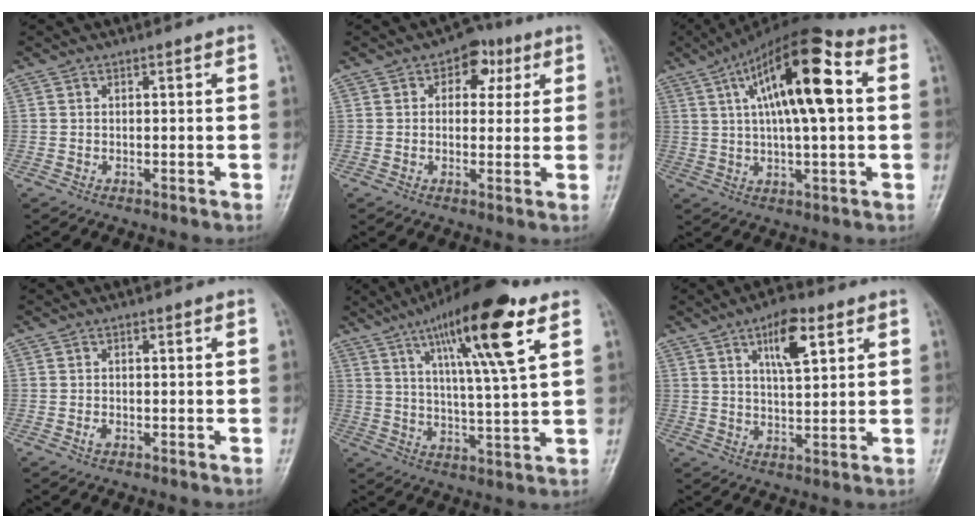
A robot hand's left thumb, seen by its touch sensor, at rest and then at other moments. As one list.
[{"total": 6.1, "force": [2.4, 4.4, 3.6], "torque": [-0.007, 0.000, 0.023]}, {"total": 17.7, "force": [4.3, 5.5, 16.3], "torque": [-0.269, 0.024, 0.060]}, {"total": 1.1, "force": [-0.4, 0.7, 0.8], "torque": [-0.013, -0.001, -0.007]}, {"total": 17.2, "force": [8.4, 2.6, 14.7], "torque": [-0.239, -0.025, 0.137]}, {"total": 9.0, "force": [4.3, 3.4, 7.2], "torque": [-0.103, -0.019, 0.069]}]